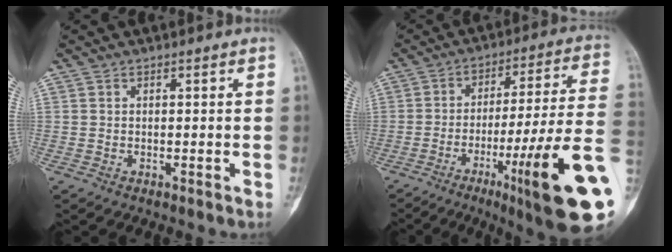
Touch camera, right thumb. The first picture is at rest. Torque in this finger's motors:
{"motor_torque": [3.20, 1.77, 1.42, -1.35, 0.53]}